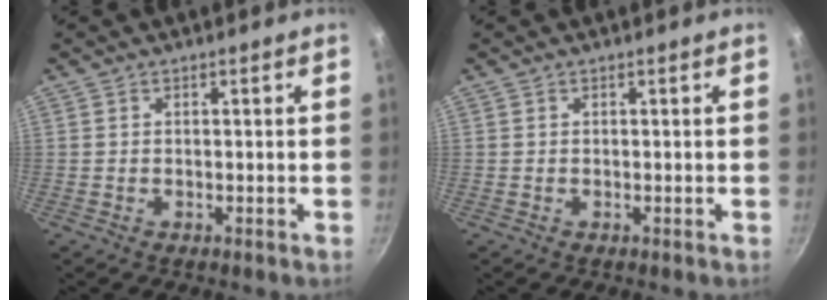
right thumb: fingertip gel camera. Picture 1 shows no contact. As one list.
[{"total": 0.0}]